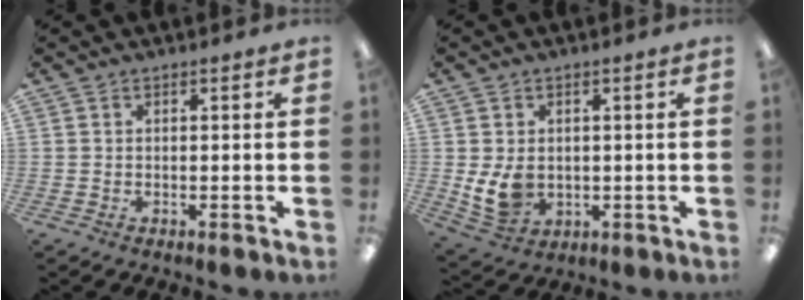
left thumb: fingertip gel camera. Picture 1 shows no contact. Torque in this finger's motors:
{"motor_torque": [0.76, 0.83, 0.43, -0.49, 0.26]}